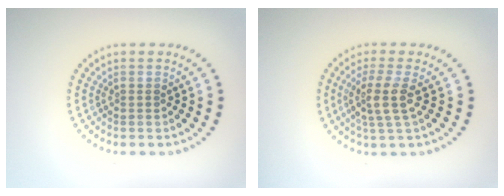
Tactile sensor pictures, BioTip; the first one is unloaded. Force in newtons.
{"total": 3.0, "press": 2.3, "slide": 1.9}